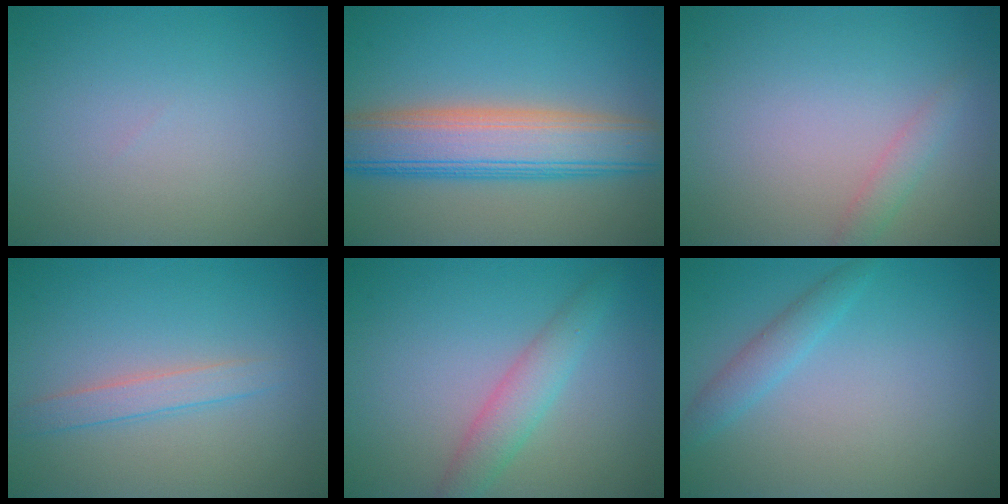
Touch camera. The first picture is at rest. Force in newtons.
{"total": 8.1, "press": 8.1, "slide": 0.5}
{"total": 1.3, "press": 1.3, "slide": 0.1}
{"total": 1.9, "press": 1.9, "slide": 0.1}
{"total": 2.9, "press": 2.9, "slide": 0.1}
{"total": 1.9, "press": 1.9, "slide": 0.1}